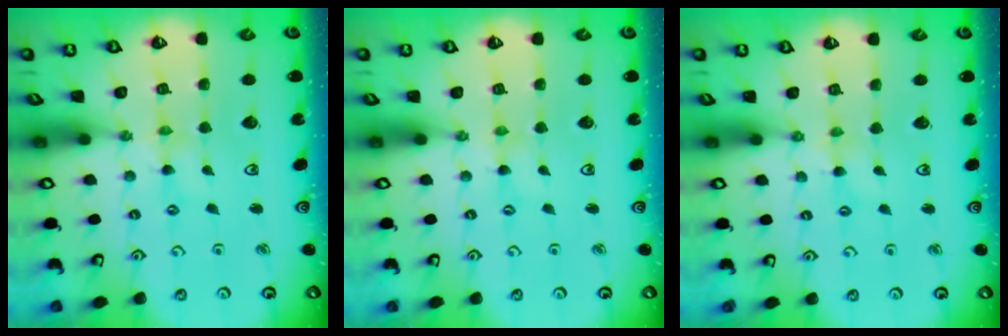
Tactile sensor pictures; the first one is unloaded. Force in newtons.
{"total": 0.5, "press": 0.5, "slide": 0.1}
{"total": 2.1, "press": 2.1, "slide": 0.4}